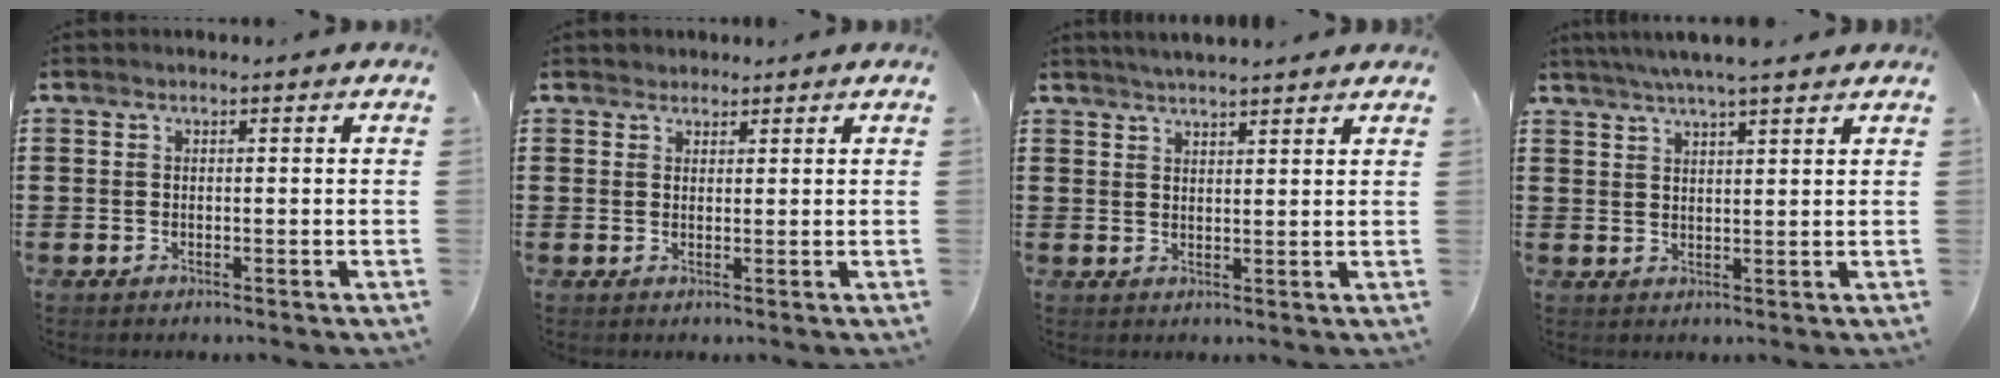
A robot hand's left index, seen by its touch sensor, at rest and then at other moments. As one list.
[{"total": 1.6, "force": [1.3, 0.9, -0.2], "torque": [-0.003, 0.006, 0.026]}, {"total": 2.5, "force": [2.4, -0.3, 0.5], "torque": [-0.014, -0.004, 0.045]}, {"total": 4.4, "force": [3.7, 0.1, 2.3], "torque": [-0.054, -0.003, 0.066]}]